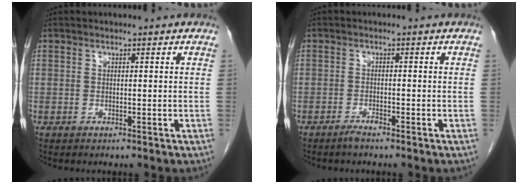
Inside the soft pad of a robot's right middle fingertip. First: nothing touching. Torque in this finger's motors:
{"motor_torque": [-0.19, 0.13, 0.02, -0.01]}